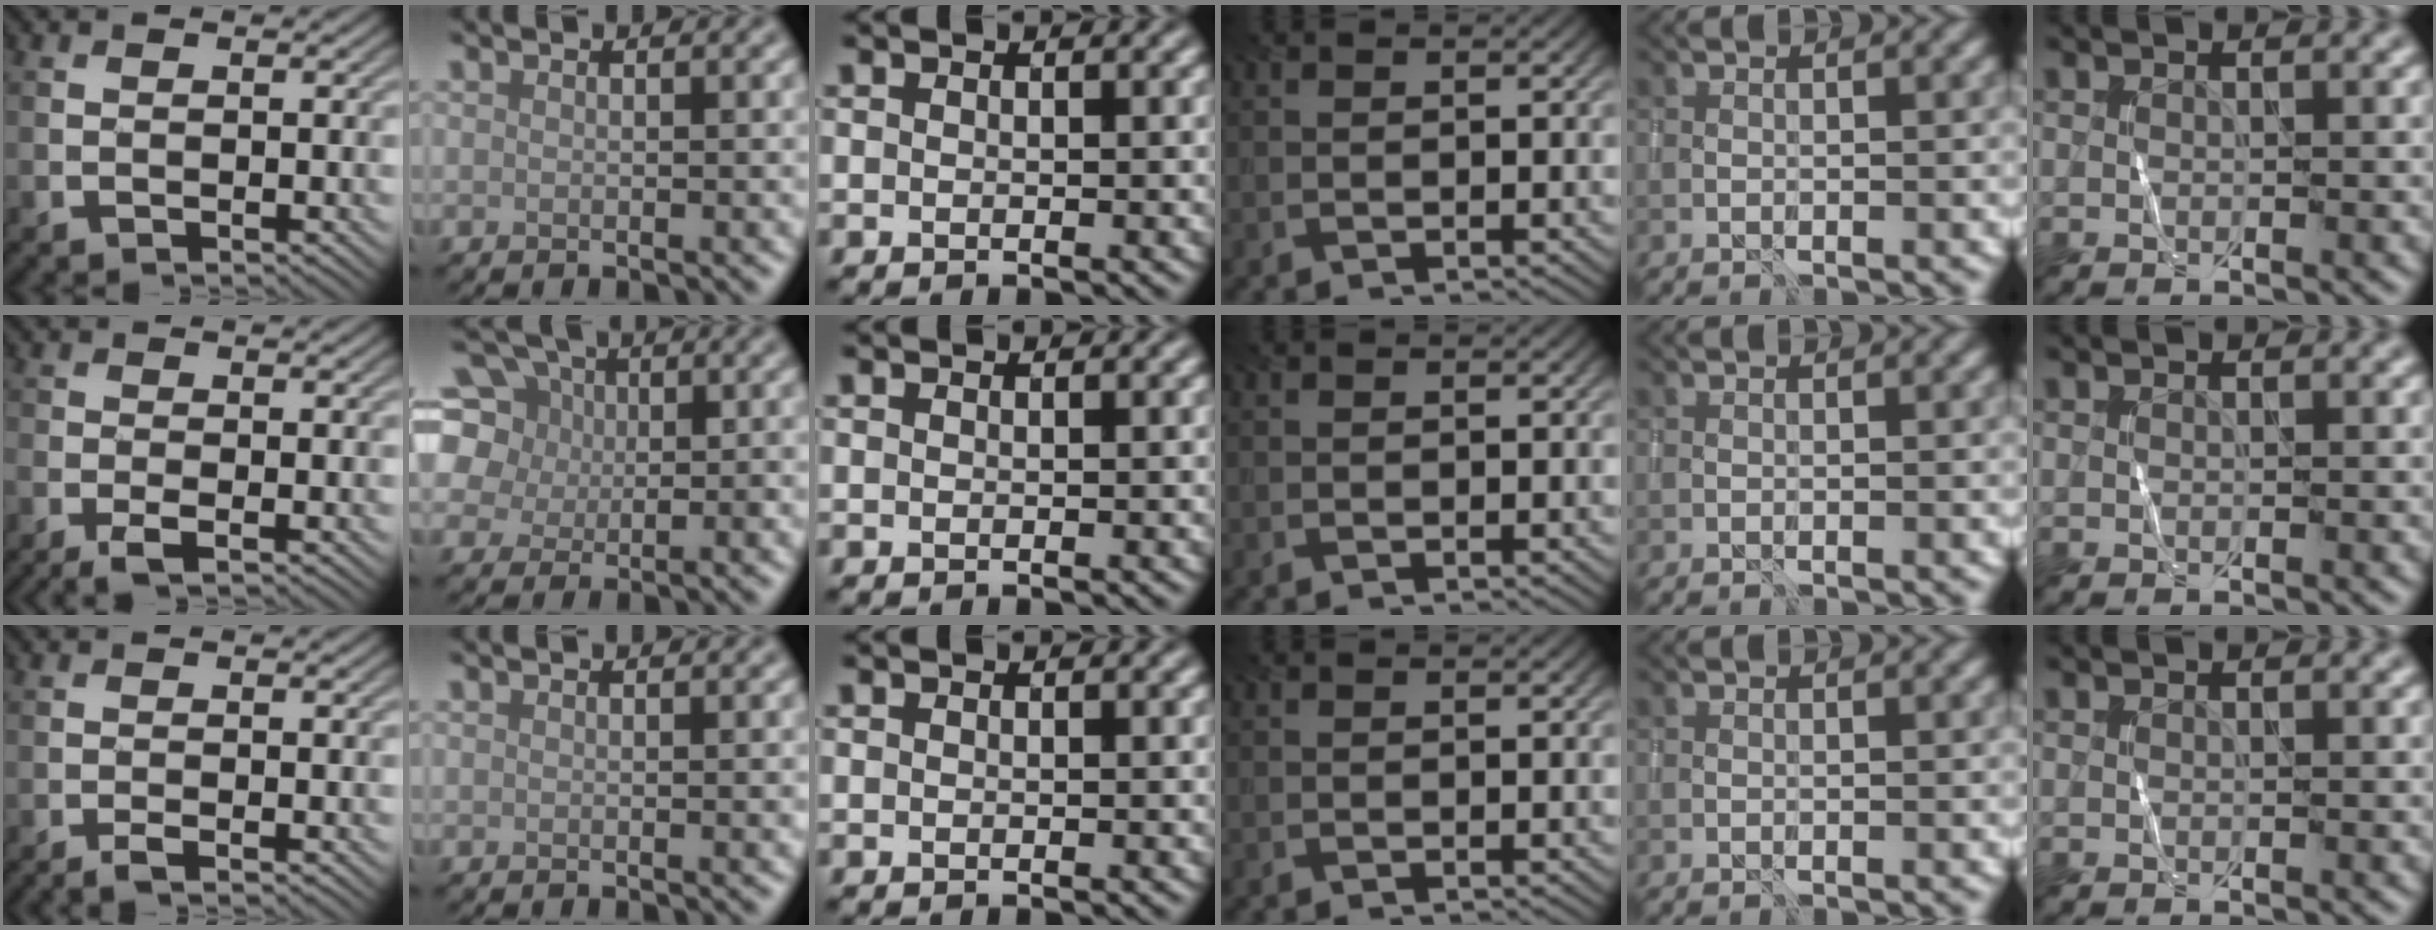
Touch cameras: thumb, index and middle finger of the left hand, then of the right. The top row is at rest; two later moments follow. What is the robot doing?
{"motion": "wrap", "object": "sponge"}